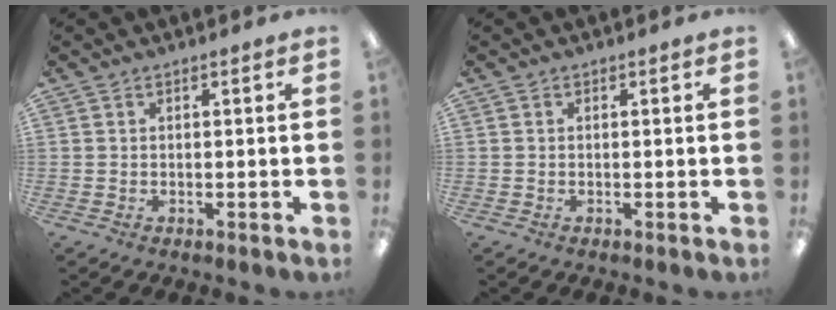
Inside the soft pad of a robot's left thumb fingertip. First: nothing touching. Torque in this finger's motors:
{"motor_torque": [0.00, 0.00, 0.01, 0.00, 0.00]}